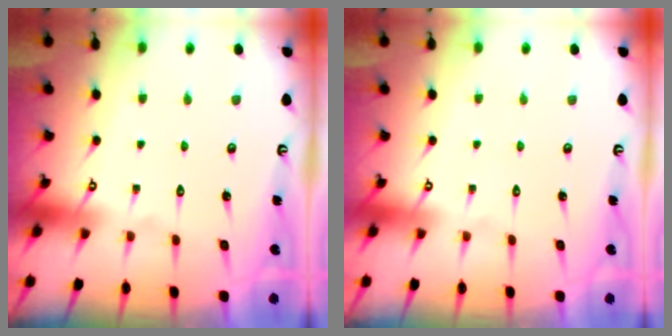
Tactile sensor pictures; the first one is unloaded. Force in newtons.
{"total": 0.0}